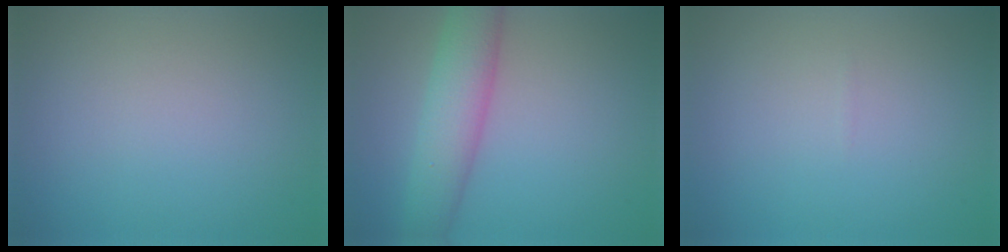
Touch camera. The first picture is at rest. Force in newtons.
{"total": 5.5, "press": 5.5, "slide": 0.1}
{"total": 0.0}